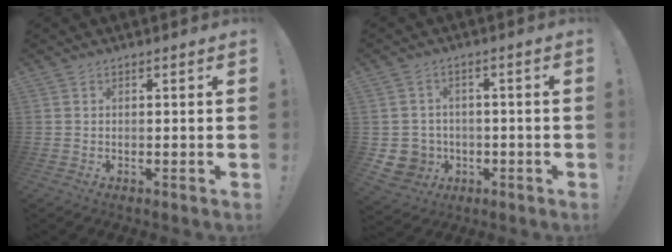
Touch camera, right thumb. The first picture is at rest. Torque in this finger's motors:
{"motor_torque": [-0.06, -0.12, 0.31, -0.39, 0.00]}